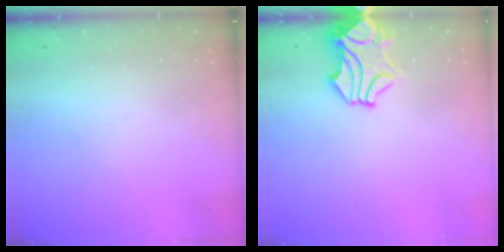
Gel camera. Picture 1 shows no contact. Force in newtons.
{"total": 1.8, "press": 1.2, "slide": 1.2}